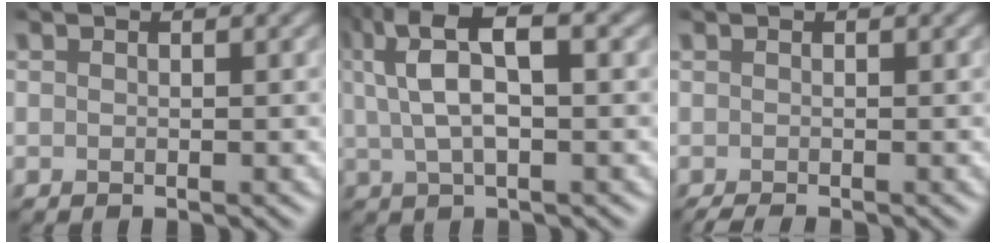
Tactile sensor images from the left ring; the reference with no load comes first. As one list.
[{"total": 7.7, "force": [2.5, 2.8, 6.7], "torque": [-0.136, 0.021, 0.040]}, {"total": 0.9, "force": [-0.6, 0.0, 0.7], "torque": [-0.015, -0.003, -0.011]}]